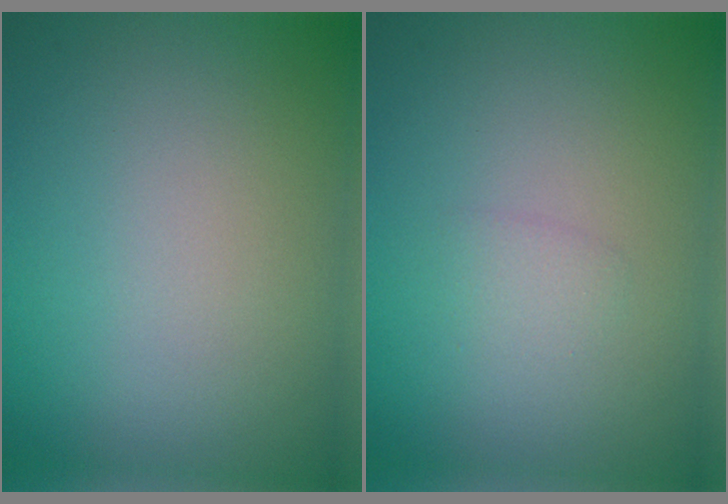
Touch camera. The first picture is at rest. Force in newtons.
{"total": 0.9, "press": 0.9, "slide": 0.1}